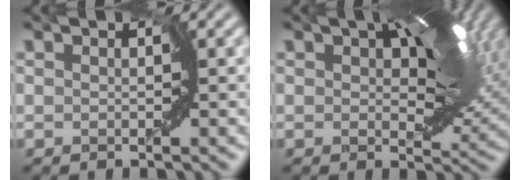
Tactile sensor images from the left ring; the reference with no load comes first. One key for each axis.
{"total": 9.1, "fx": 3.1, "fy": 4.2, "fz": 7.5, "tx": -0.114, "ty": 0.006, "tz": 0.046}